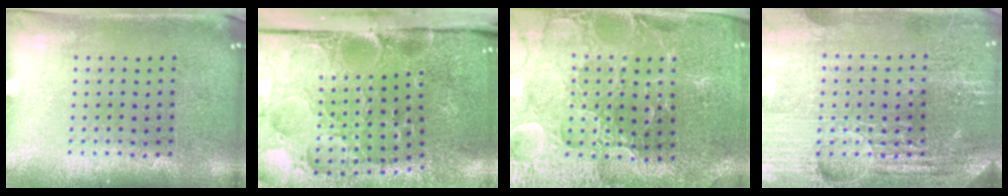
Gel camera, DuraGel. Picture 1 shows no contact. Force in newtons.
{"total": 5.3, "press": 4.2, "slide": 3.3}
{"total": 3.3, "press": 3.3, "slide": 0.5}
{"total": 5.3, "press": 4.9, "slide": 2.1}